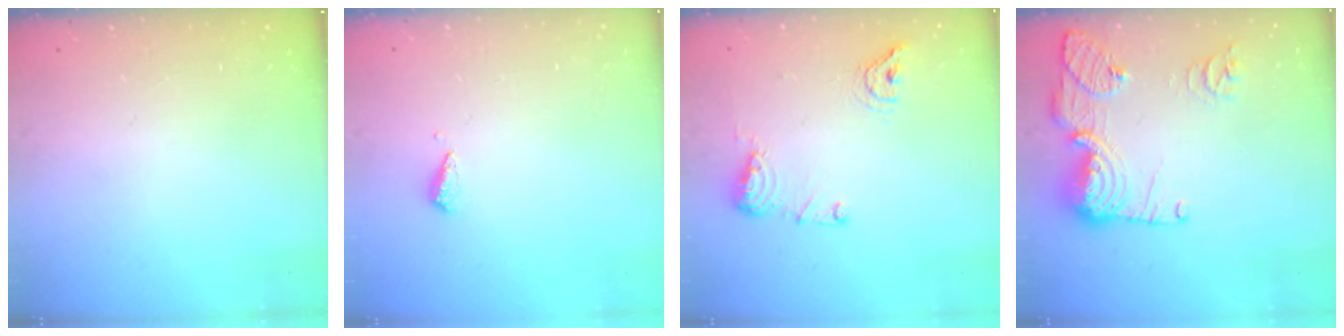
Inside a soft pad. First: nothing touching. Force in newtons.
{"total": 3.0, "press": 3.0, "slide": 0.2}
{"total": 8.9, "press": 8.7, "slide": 1.7}
{"total": 16.2, "press": 16.2, "slide": 1.7}